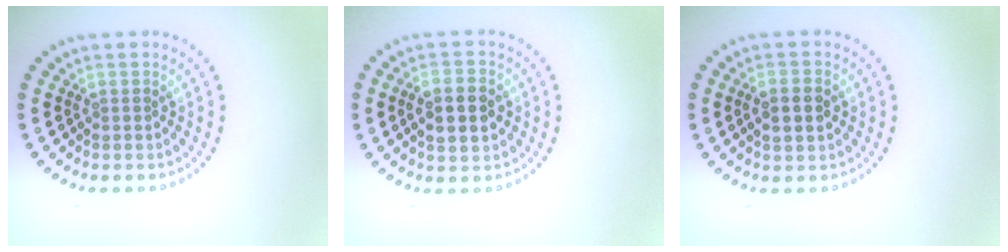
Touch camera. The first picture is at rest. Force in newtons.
{"total": 3.8, "press": 3.8, "slide": 0.2}
{"total": 2.6, "press": 2.6, "slide": 0.1}